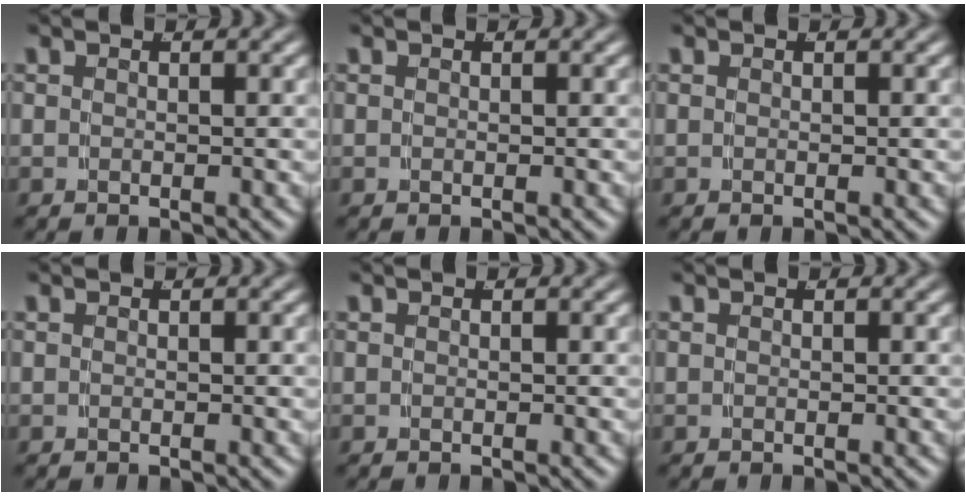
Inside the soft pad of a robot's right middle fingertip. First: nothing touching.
{"total": 0.0}
{"total": 0.0}
{"total": 0.0}
{"total": 0.0}
{"total": 0.0}